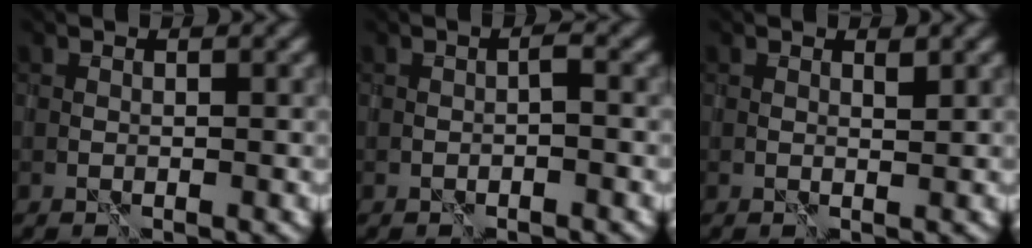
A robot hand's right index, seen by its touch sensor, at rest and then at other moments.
{"total": 1.0, "force": [-0.5, 0.1, 0.9], "torque": [-0.016, 0.002, -0.007]}
{"total": 0.5, "force": [0.4, 0.1, 0.3], "torque": [-0.006, -0.003, 0.007]}